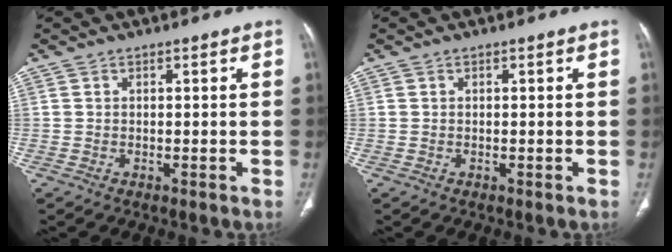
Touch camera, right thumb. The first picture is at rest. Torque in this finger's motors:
{"motor_torque": [0.01, 0.00, -0.05, 0.03, 0.01]}